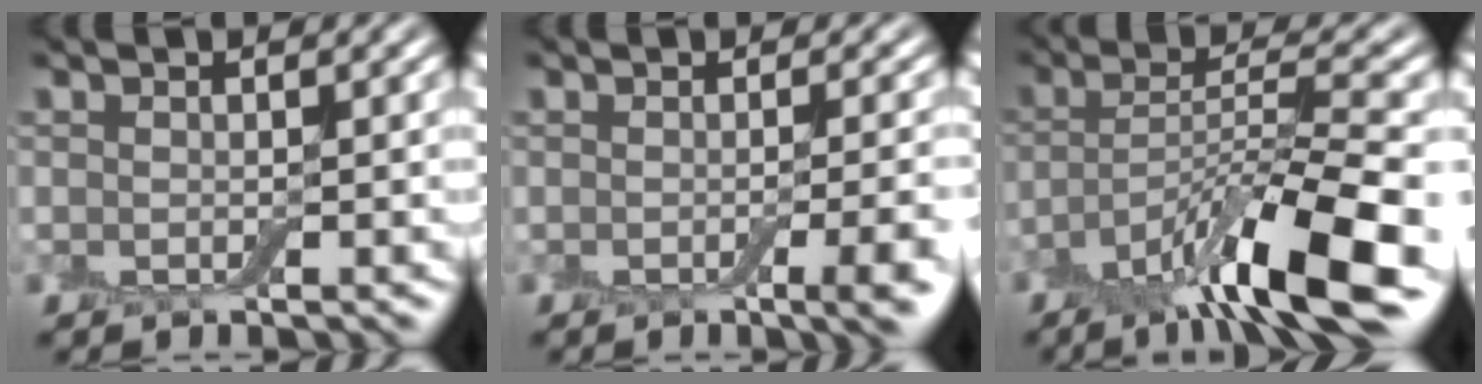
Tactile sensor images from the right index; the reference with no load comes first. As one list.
[{"total": 4.7, "force": [-1.5, 1.4, 4.2], "torque": [-0.045, -0.003, -0.018]}, {"total": 10.9, "force": [-6.2, 2.1, 8.7], "torque": [-0.133, 0.009, -0.111]}]